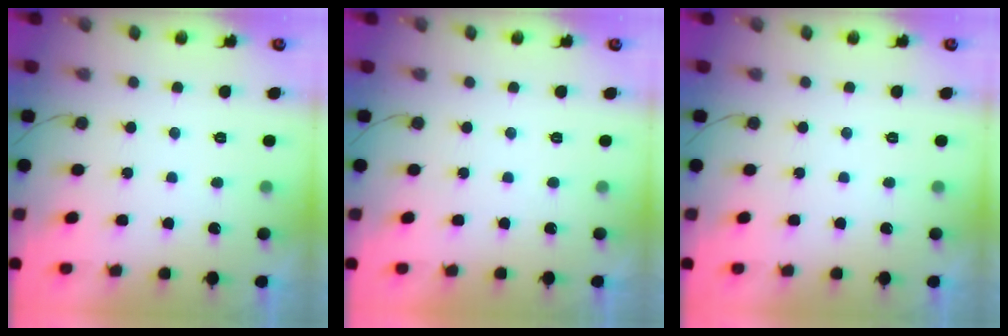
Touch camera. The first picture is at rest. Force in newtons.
{"total": 1.8, "press": 1.8, "slide": 0.1}
{"total": 0.0}